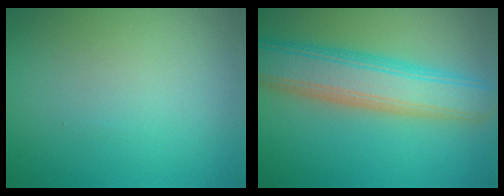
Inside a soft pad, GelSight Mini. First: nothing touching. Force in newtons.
{"total": 7.8, "press": 7.8, "slide": 0.5}